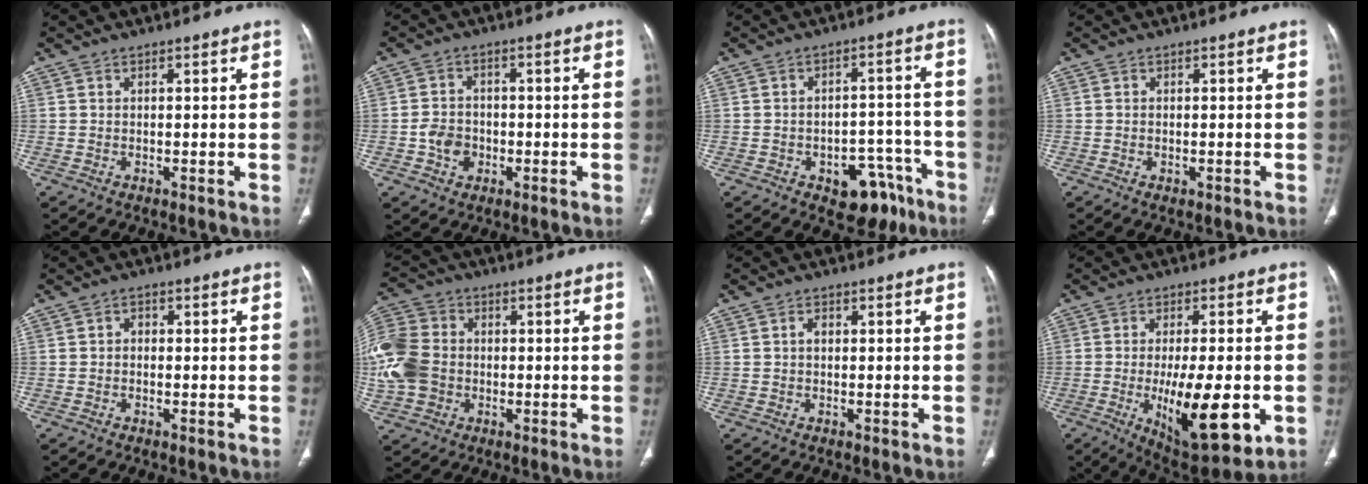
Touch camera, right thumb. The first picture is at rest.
{"total": 4.8, "force": [-1.3, 3.8, 2.5], "torque": [-0.029, 0.011, -0.025]}
{"total": 10.5, "force": [-6.2, 6.3, 5.5], "torque": [-0.034, 0.052, -0.075]}
{"total": 0.6, "force": [-0.2, 0.2, 0.5], "torque": [-0.012, 0.000, -0.001]}
{"total": 1.3, "force": [-0.2, 1.1, 0.8], "torque": [-0.003, 0.003, -0.009]}
{"total": 15.3, "force": [-1.5, 12.4, 8.8], "torque": [-0.208, 0.019, -0.029]}
{"total": 1.2, "force": [0.1, 0.8, 0.9], "torque": [-0.013, 0.002, -0.001]}
{"total": 16.6, "force": [-4.0, 5.5, 15.1], "torque": [-0.234, -0.018, -0.048]}